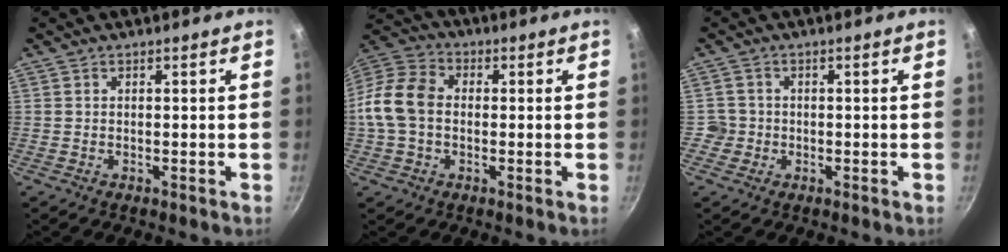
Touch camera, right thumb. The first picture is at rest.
{"total": 11.6, "force": [-0.4, 8.6, 7.8], "torque": [-0.135, 0.028, -0.026]}
{"total": 2.7, "force": [-0.7, 2.6, 0.2], "torque": [0.015, 0.015, -0.012]}